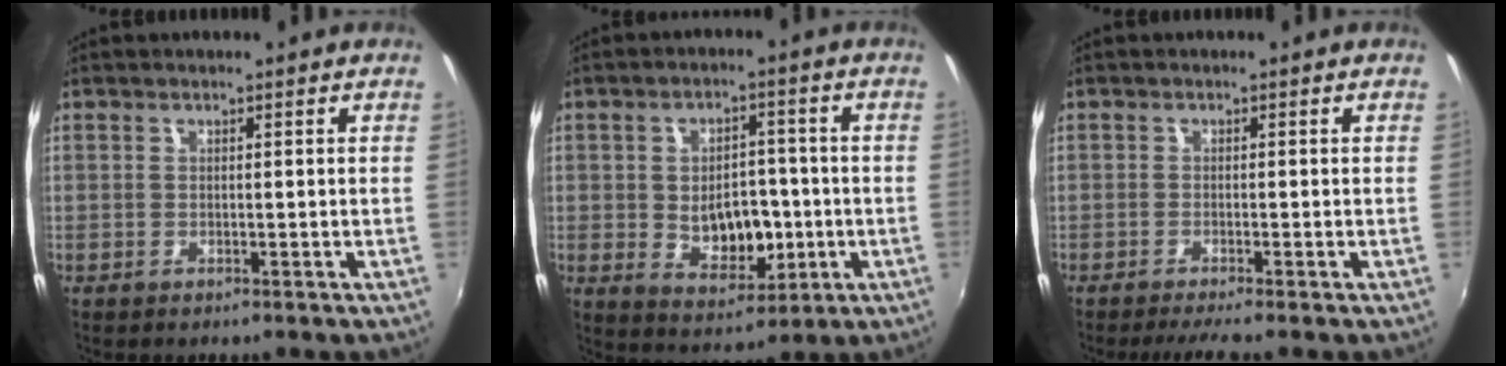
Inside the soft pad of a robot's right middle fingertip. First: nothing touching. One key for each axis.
{"total": 10.3, "fx": -1.4, "fy": 6.8, "fz": 7.6, "tx": -0.134, "ty": -0.004, "tz": -0.005}
{"total": 3.0, "fx": -2.4, "fy": -0.6, "fz": 1.6, "tx": -0.033, "ty": -0.012, "tz": -0.046}